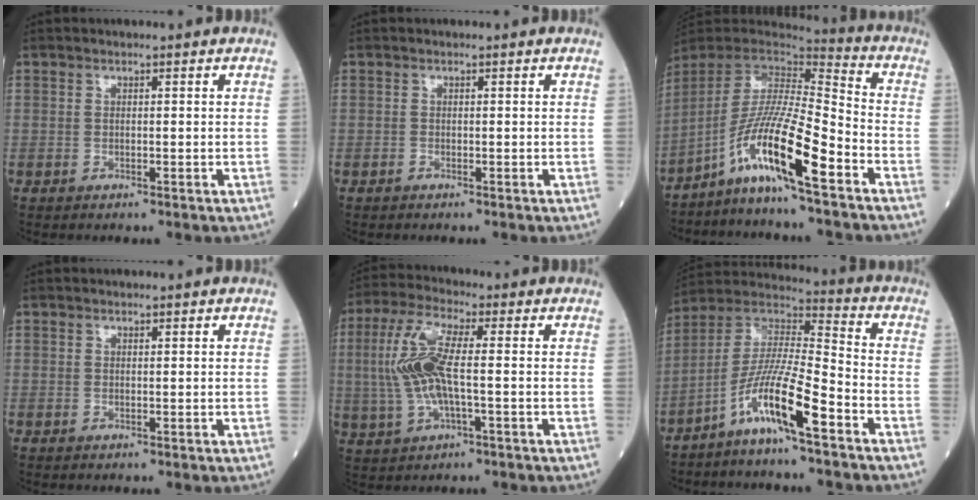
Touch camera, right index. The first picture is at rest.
{"total": 0.0}
{"total": 13.7, "force": [-8.1, -0.4, 11.0], "torque": [-0.211, -0.006, -0.154]}
{"total": 0.0}
{"total": 10.0, "force": [0.1, 2.2, 9.7], "torque": [-0.222, 0.009, -0.001]}
{"total": 11.5, "force": [-6.6, 0.3, 9.5], "torque": [-0.188, 0.001, -0.133]}